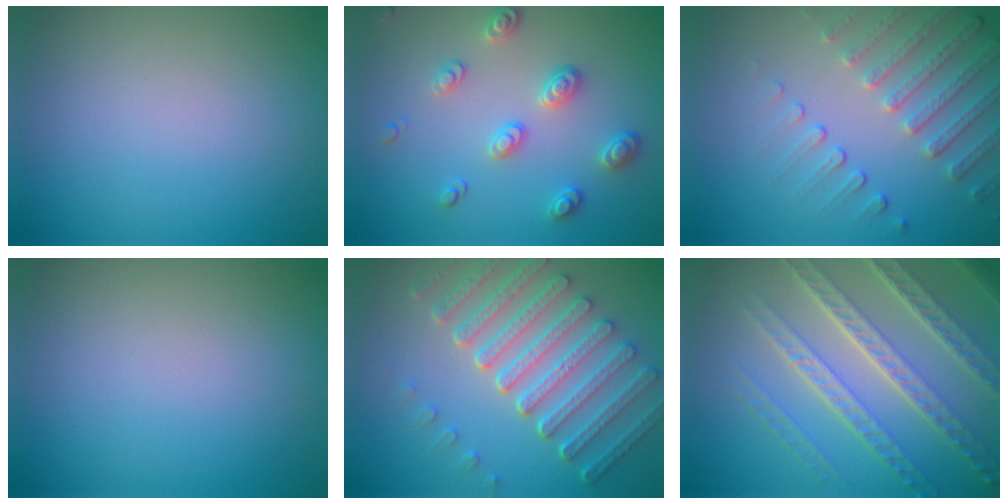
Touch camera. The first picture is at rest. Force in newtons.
{"total": 2.8, "press": 2.6, "slide": 1.1}
{"total": 4.7, "press": 3.6, "slide": 3.0}
{"total": 0.0}
{"total": 7.5, "press": 5.6, "slide": 4.9}
{"total": 7.8, "press": 5.5, "slide": 5.6}